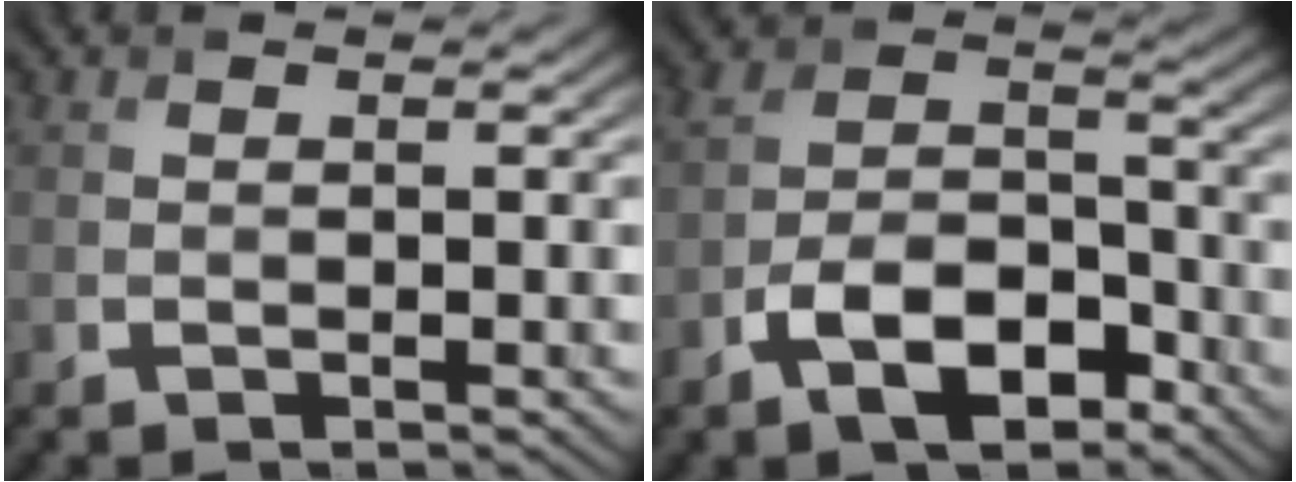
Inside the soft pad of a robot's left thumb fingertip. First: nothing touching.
{"total": 8.2, "force": [-4.6, 4.5, 5.1], "torque": [-0.090, 0.003, -0.092]}